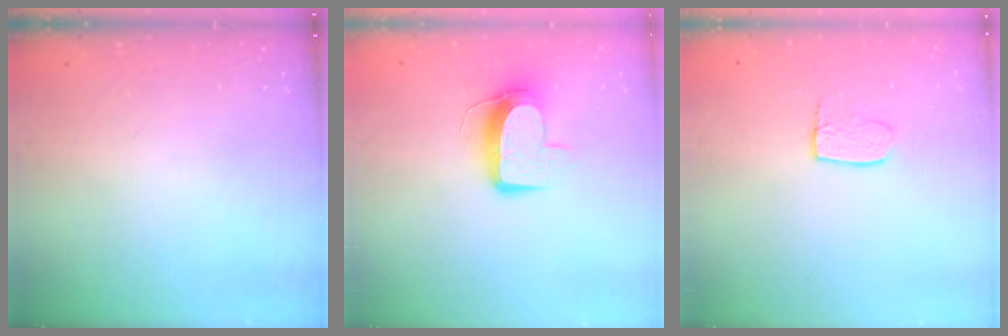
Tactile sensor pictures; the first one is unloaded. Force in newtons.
{"total": 10.2, "press": 10.2, "slide": 0.8}
{"total": 6.7, "press": 6.7, "slide": 0.4}